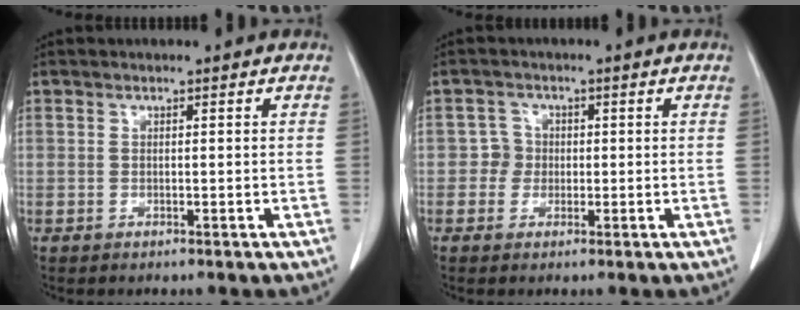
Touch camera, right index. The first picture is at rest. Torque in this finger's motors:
{"motor_torque": [0.05, -0.01, -0.01, 0.00]}